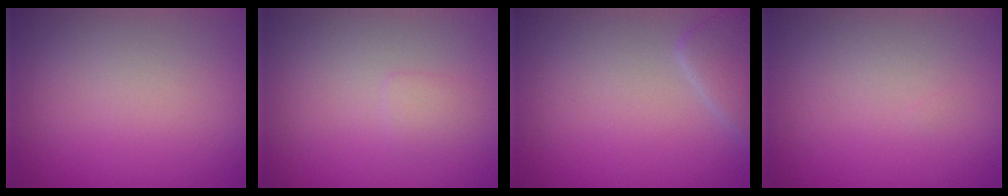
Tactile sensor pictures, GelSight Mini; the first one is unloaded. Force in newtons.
{"total": 0.8, "press": 0.8, "slide": 0.0}
{"total": 2.2, "press": 2.1, "slide": 0.2}
{"total": 0.0}